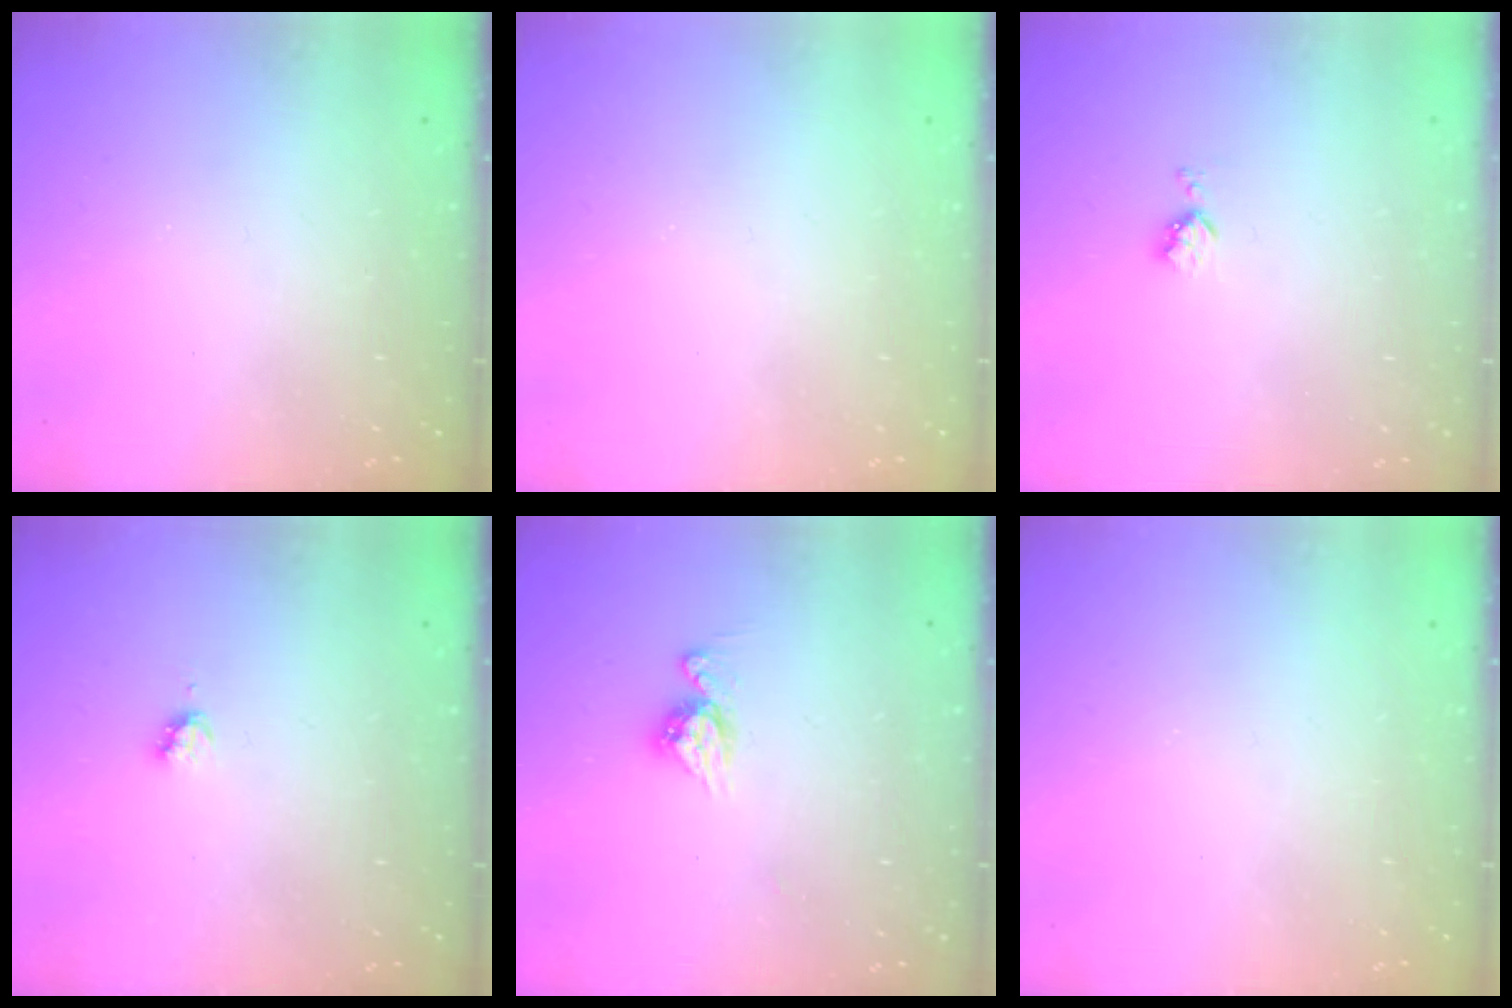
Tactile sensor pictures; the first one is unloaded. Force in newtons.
{"total": 0.0}
{"total": 4.3, "press": 4.3, "slide": 0.6}
{"total": 2.8, "press": 2.8, "slide": 0.3}
{"total": 8.5, "press": 8.4, "slide": 0.8}
{"total": 0.0}